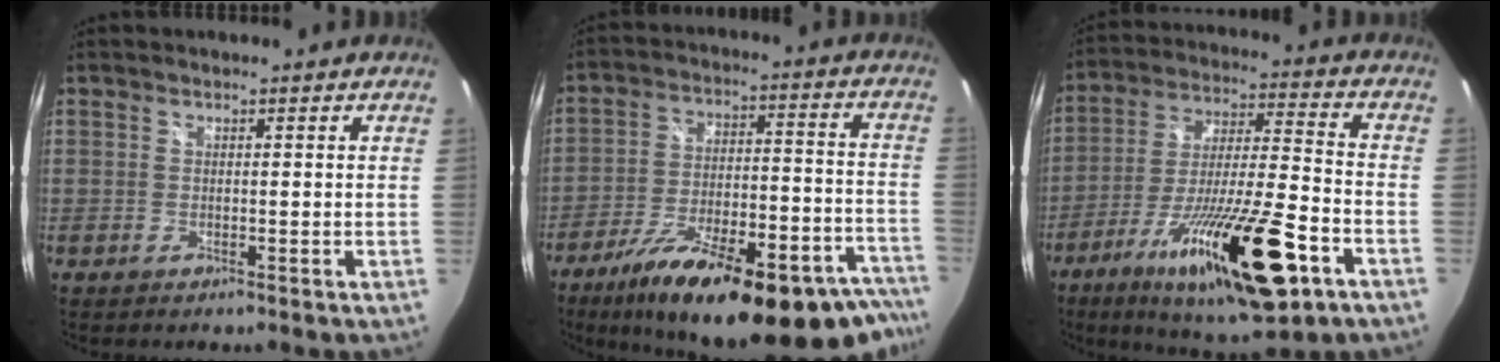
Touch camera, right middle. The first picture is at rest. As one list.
[{"total": 31.9, "force": [-25.0, 8.2, 18.0], "torque": [-0.259, -0.021, -0.346]}, {"total": 24.1, "force": [-12.0, 5.1, 20.2], "torque": [-0.361, -0.047, -0.197]}]